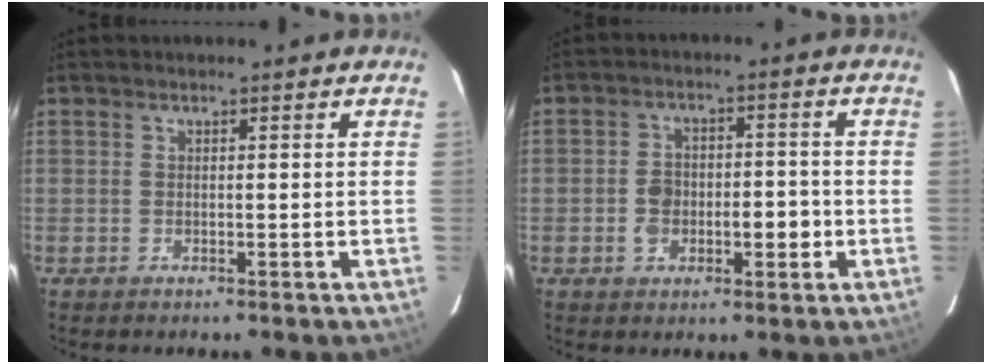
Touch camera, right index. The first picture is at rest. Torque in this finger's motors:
{"motor_torque": [0.72, 0.12, 0.38, 0.07]}